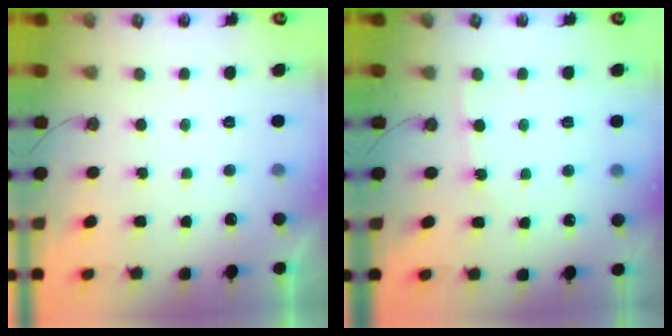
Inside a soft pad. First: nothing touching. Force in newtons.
{"total": 2.4, "press": 2.3, "slide": 0.4}